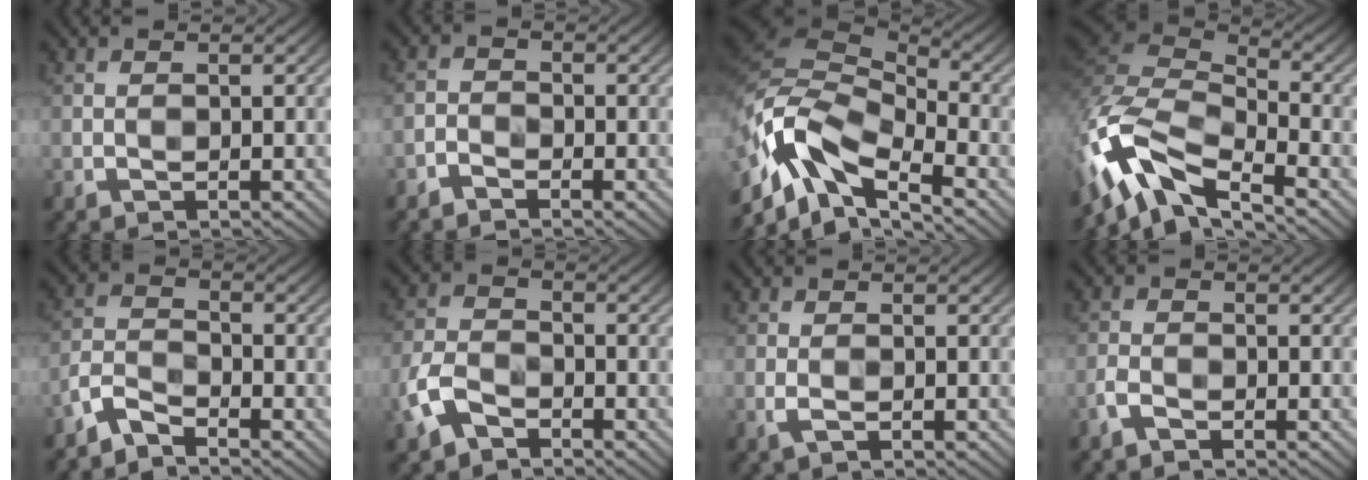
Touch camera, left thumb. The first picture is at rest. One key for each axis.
{"total": 1.9, "fx": -1.6, "fy": 0.9, "fz": 0.4, "tx": -0.006, "ty": 0.003, "tz": -0.040}
{"total": 12.3, "fx": -5.6, "fy": 6.1, "fz": 9.0, "tx": -0.193, "ty": -0.003, "tz": -0.125}
{"total": 12.5, "fx": -7.2, "fy": 5.1, "fz": 8.8, "tx": -0.196, "ty": -0.005, "tz": -0.152}
{"total": 3.9, "fx": -3.5, "fy": 1.0, "fz": 1.5, "tx": -0.042, "ty": -0.002, "tz": -0.087}
{"total": 5.7, "fx": -3.2, "fy": 3.5, "fz": 3.2, "tx": -0.078, "ty": -0.004, "tz": -0.078}
{"total": 1.4, "fx": -0.5, "fy": 0.7, "fz": 1.1, "tx": -0.032, "ty": -0.002, "tz": -0.014}
{"total": 1.8, "fx": -1.3, "fy": 0.8, "fz": 1.0, "tx": -0.026, "ty": -0.001, "tz": -0.034}